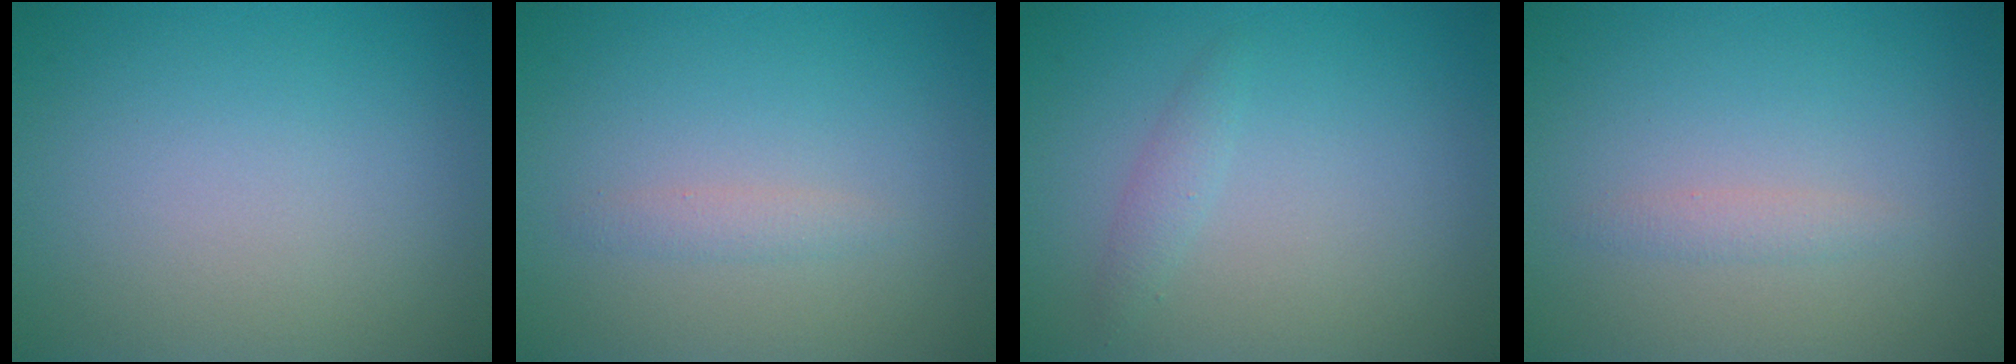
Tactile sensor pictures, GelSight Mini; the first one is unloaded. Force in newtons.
{"total": 1.0, "press": 1.0, "slide": 0.0}
{"total": 1.1, "press": 1.1, "slide": 0.0}
{"total": 1.0, "press": 1.0, "slide": 0.0}